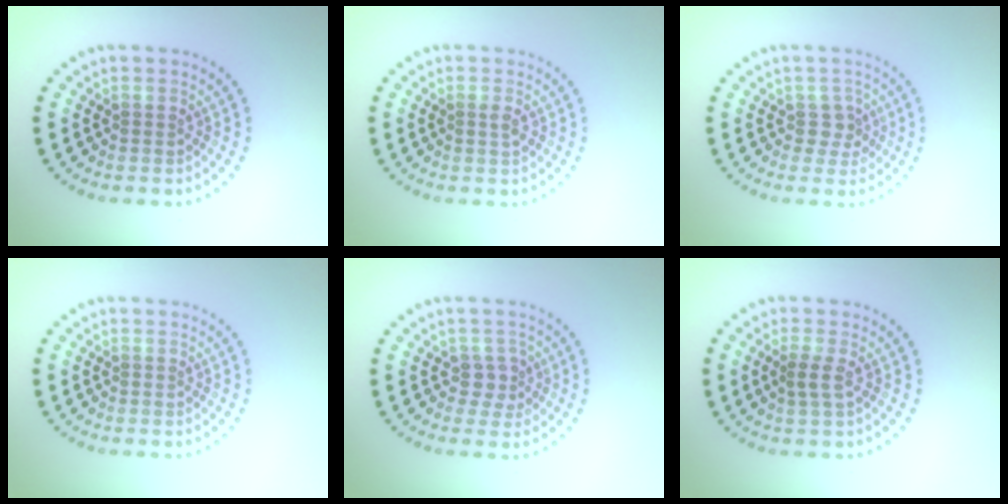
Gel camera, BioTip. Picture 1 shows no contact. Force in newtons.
{"total": 0.8, "press": 0.8, "slide": 0.1}
{"total": 1.7, "press": 1.3, "slide": 1.1}
{"total": 0.0}
{"total": 1.8, "press": 1.4, "slide": 1.1}
{"total": 1.5, "press": 1.3, "slide": 0.6}